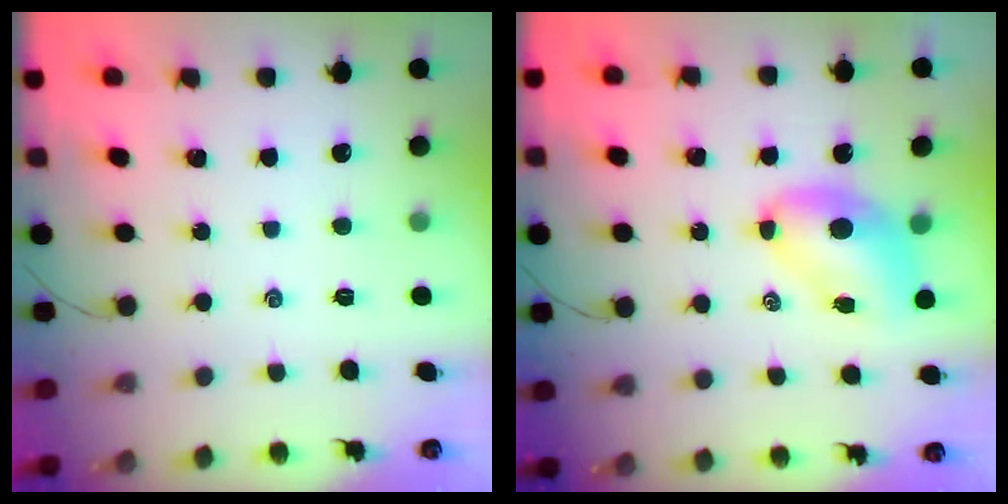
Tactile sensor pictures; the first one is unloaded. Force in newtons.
{"total": 7.6, "press": 7.5, "slide": 1.1}